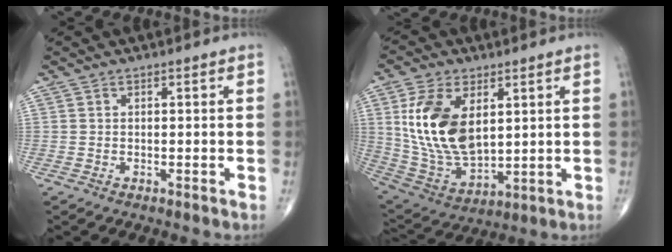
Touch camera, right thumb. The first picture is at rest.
{"total": 17.3, "force": [4.1, 9.8, 13.6], "torque": [-0.254, -0.022, 0.091]}